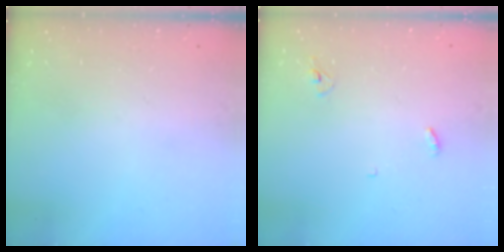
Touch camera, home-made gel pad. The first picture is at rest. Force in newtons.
{"total": 3.3, "press": 3.2, "slide": 0.3}